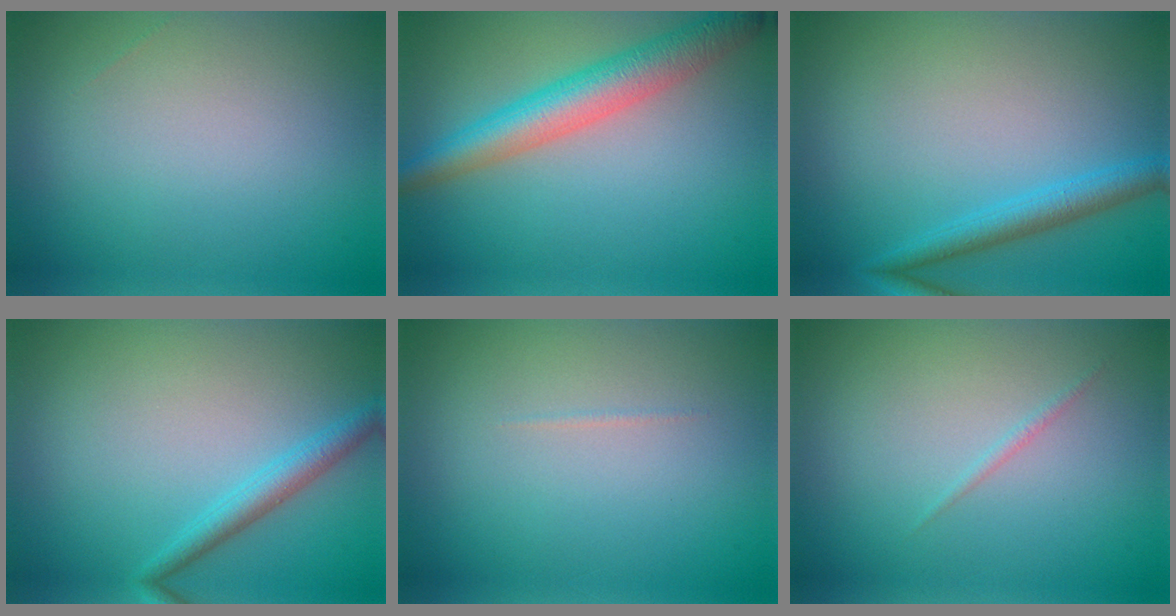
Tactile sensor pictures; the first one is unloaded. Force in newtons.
{"total": 5.6, "press": 5.6, "slide": 0.1}
{"total": 2.7, "press": 2.7, "slide": 0.2}
{"total": 2.3, "press": 2.3, "slide": 0.1}
{"total": 0.6, "press": 0.6, "slide": 0.2}
{"total": 0.6, "press": 0.6, "slide": 0.0}